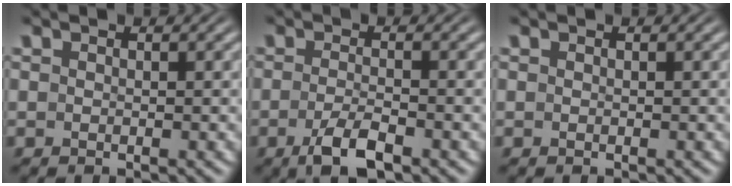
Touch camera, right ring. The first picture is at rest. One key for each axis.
{"total": 3.6, "fx": -2.3, "fy": 0.6, "fz": 2.7, "tx": -0.048, "ty": -0.011, "tz": -0.033}
{"total": 0.0}